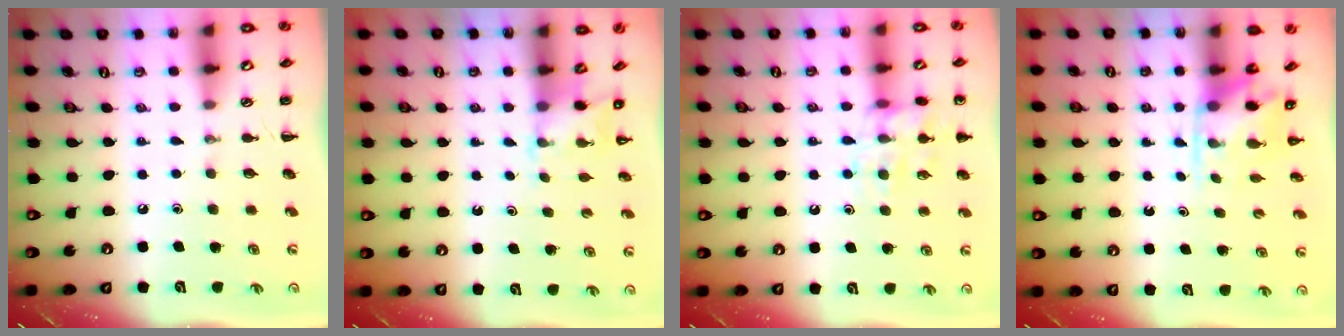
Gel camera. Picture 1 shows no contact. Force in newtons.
{"total": 3.0, "press": 2.8, "slide": 1.0}
{"total": 14.3, "press": 14.2, "slide": 1.8}
{"total": 4.8, "press": 4.7, "slide": 0.4}